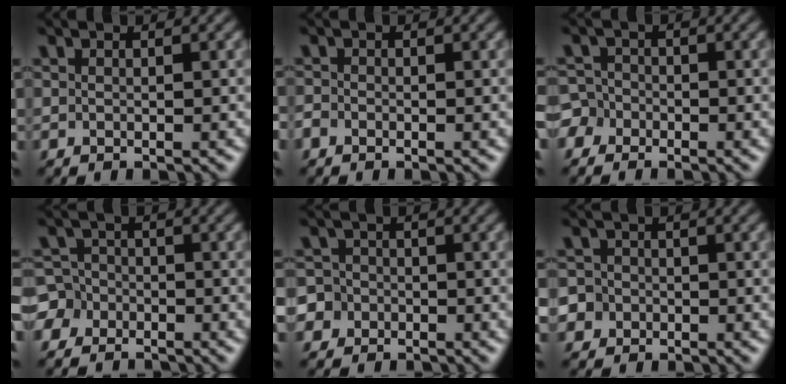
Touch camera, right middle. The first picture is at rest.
{"total": 1.2, "force": [-0.7, 0.8, 0.5], "torque": [-0.012, -0.003, -0.015]}
{"total": 4.9, "force": [-2.5, 4.0, 1.4], "torque": [-0.019, 0.007, -0.073]}
{"total": 5.4, "force": [-3.2, 4.3, 0.6], "torque": [-0.009, 0.008, -0.087]}
{"total": 5.5, "force": [-2.4, 4.8, 1.0], "torque": [-0.023, 0.013, -0.076]}
{"total": 4.7, "force": [-1.6, 4.3, 1.0], "torque": [-0.015, 0.021, -0.060]}